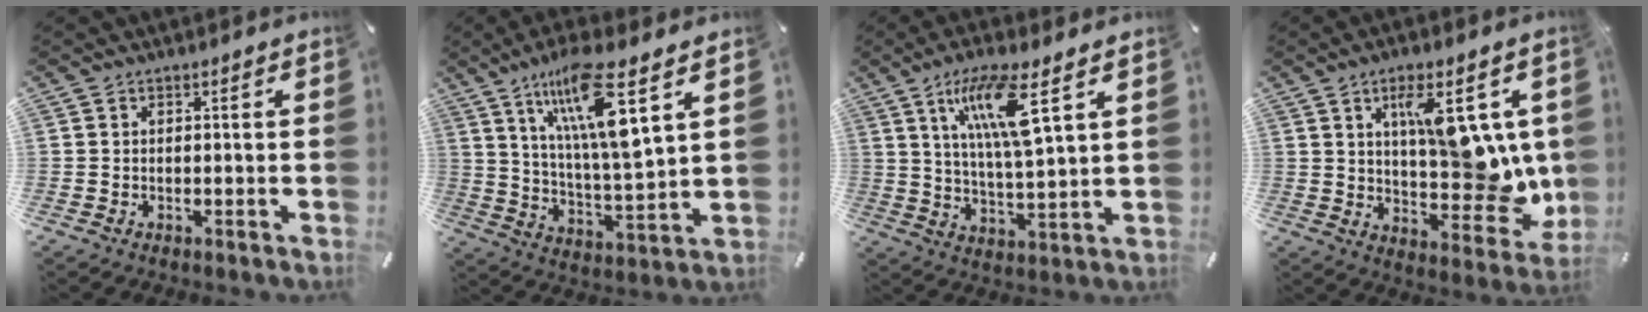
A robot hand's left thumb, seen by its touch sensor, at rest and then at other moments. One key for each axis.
{"total": 16.9, "fx": 9.2, "fy": 3.6, "fz": 13.7, "tx": -0.271, "ty": -0.037, "tz": 0.141}
{"total": 13.2, "fx": 6.4, "fy": 2.6, "fz": 11.2, "tx": -0.221, "ty": -0.004, "tz": 0.101}
{"total": 16.0, "fx": 4.2, "fy": 7.2, "fz": 13.6, "tx": -0.177, "ty": -0.025, "tz": 0.075}